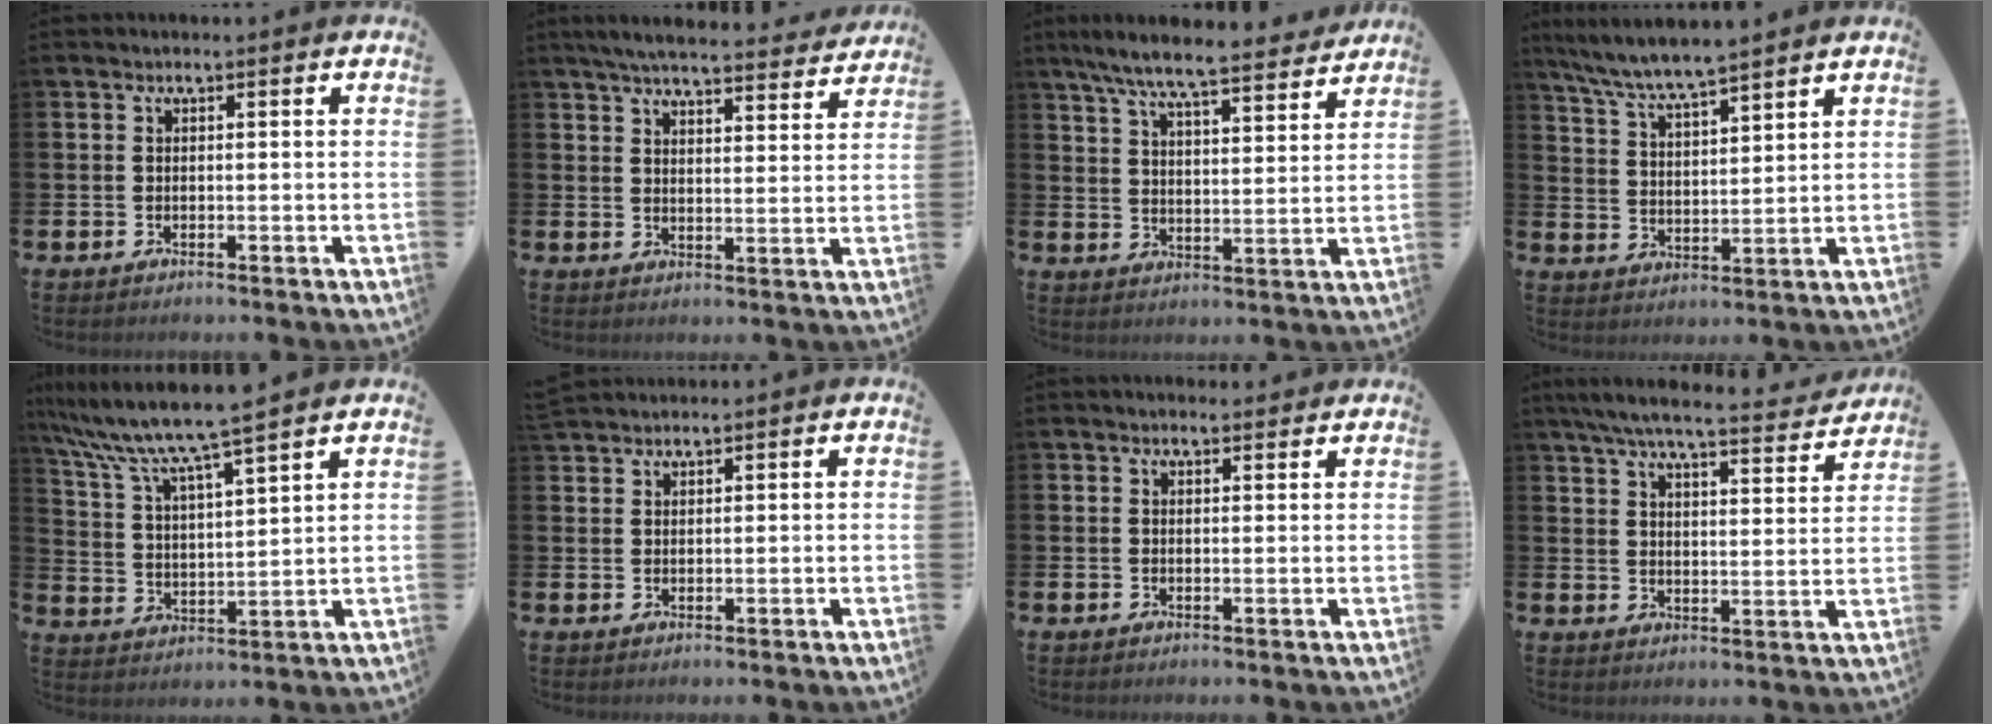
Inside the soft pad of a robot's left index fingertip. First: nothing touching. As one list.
[{"total": 5.7, "force": [5.4, 0.5, 1.4], "torque": [-0.044, -0.034, 0.097]}, {"total": 8.0, "force": [7.4, 0.6, 2.9], "torque": [-0.079, -0.046, 0.129]}, {"total": 6.4, "force": [6.2, -0.1, 1.4], "torque": [-0.055, -0.034, 0.110]}, {"total": 8.0, "force": [7.3, 0.0, 3.2], "torque": [-0.089, -0.048, 0.123]}, {"total": 2.0, "force": [1.9, 0.4, 0.0], "torque": [0.012, -0.008, 0.033]}, {"total": 1.4, "force": [1.4, 0.3, 0.2], "torque": [0.011, -0.006, 0.022]}, {"total": 7.0, "force": [6.4, 0.9, 2.7], "torque": [-0.064, -0.043, 0.109]}]